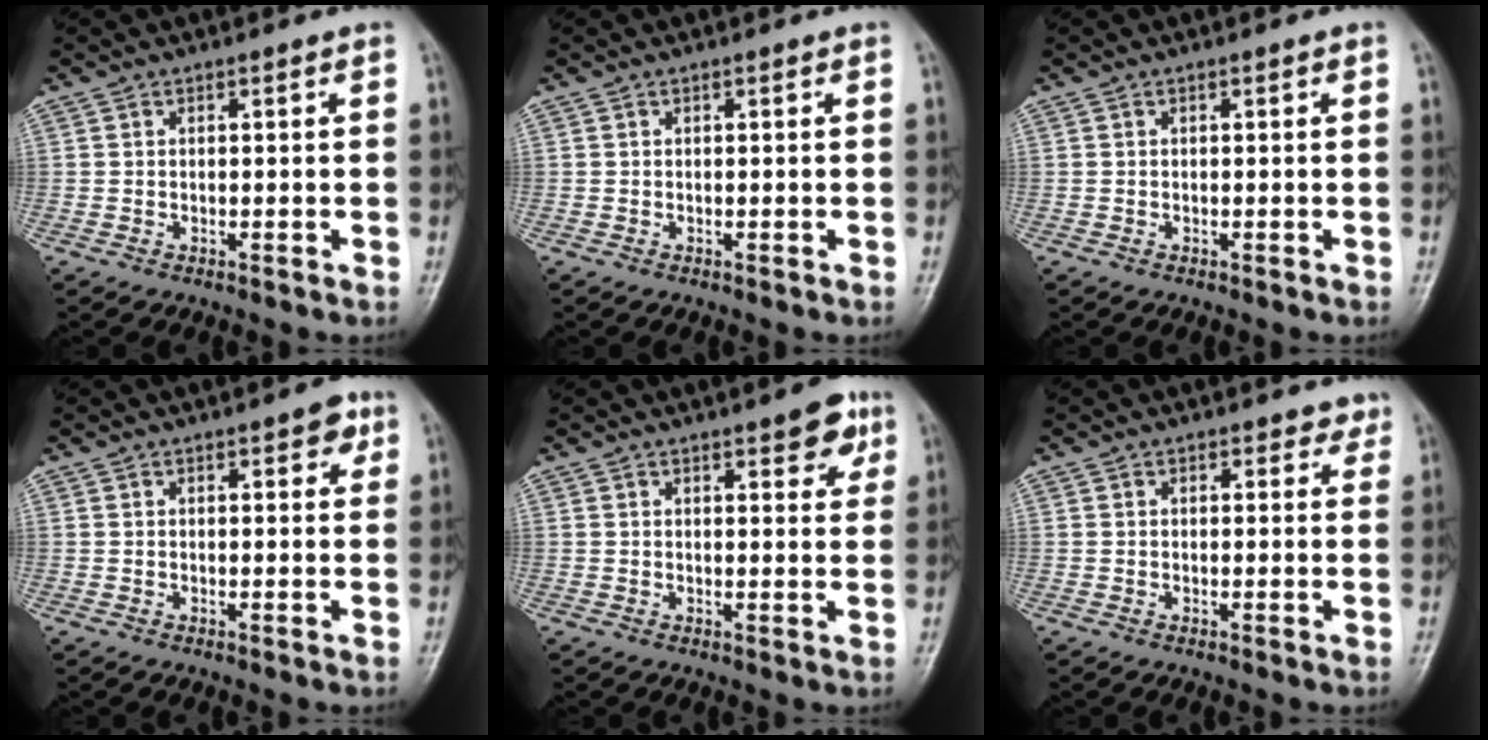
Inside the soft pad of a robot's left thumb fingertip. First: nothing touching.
{"total": 0.0}
{"total": 0.0}
{"total": 3.3, "force": [1.7, 1.5, 2.4], "torque": [-0.015, -0.002, 0.015]}
{"total": 6.3, "force": [3.5, 2.5, 4.6], "torque": [-0.034, -0.014, 0.038]}
{"total": 2.3, "force": [1.7, 1.4, 0.7], "torque": [0.017, -0.006, 0.014]}